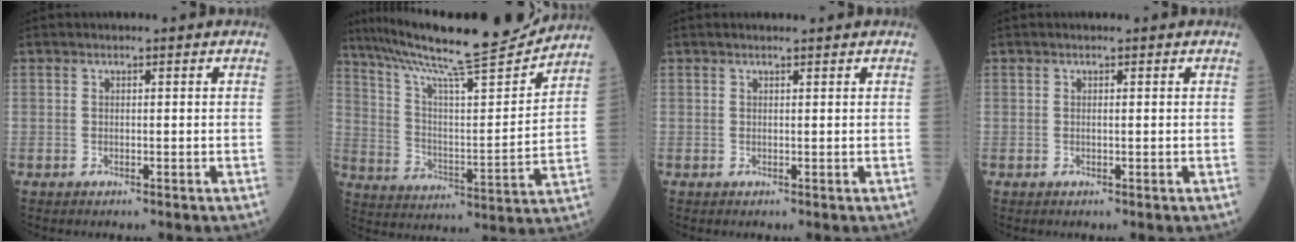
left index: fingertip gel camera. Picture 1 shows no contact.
{"total": 20.0, "force": [18.0, 0.3, 8.8], "torque": [-0.154, -0.018, 0.281]}
{"total": 1.2, "force": [1.1, 0.0, 0.5], "torque": [-0.005, 0.006, 0.019]}
{"total": 0.0}